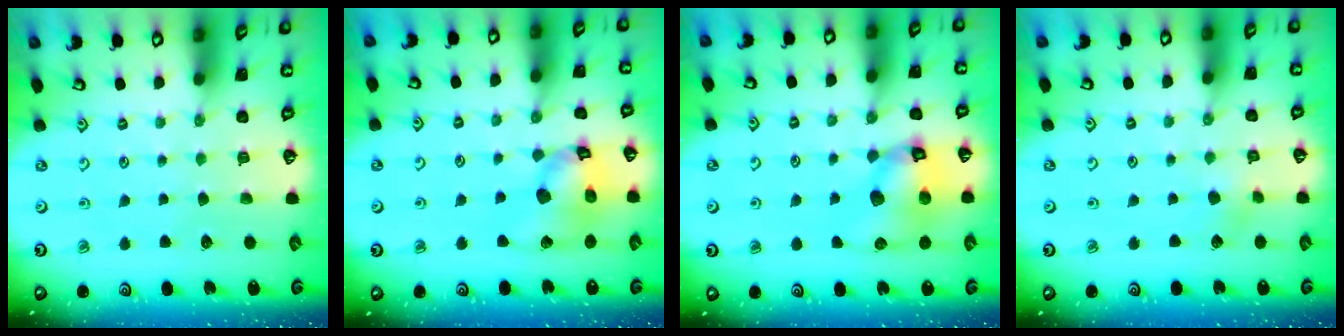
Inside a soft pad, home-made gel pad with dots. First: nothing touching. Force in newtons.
{"total": 15.1, "press": 15.0, "slide": 1.9}
{"total": 12.9, "press": 12.8, "slide": 1.7}
{"total": 3.2, "press": 3.2, "slide": 0.3}